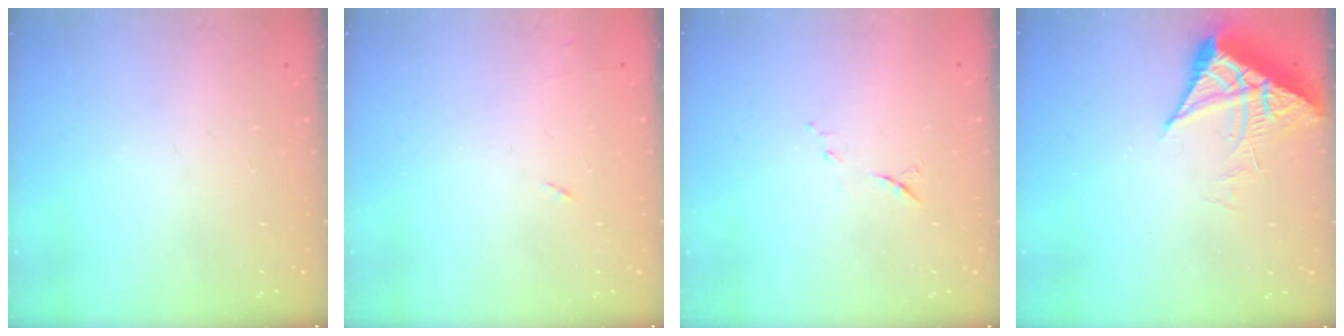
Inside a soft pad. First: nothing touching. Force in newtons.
{"total": 4.6, "press": 4.6, "slide": 0.6}
{"total": 6.4, "press": 6.3, "slide": 1.3}
{"total": 6.6, "press": 6.6, "slide": 0.8}